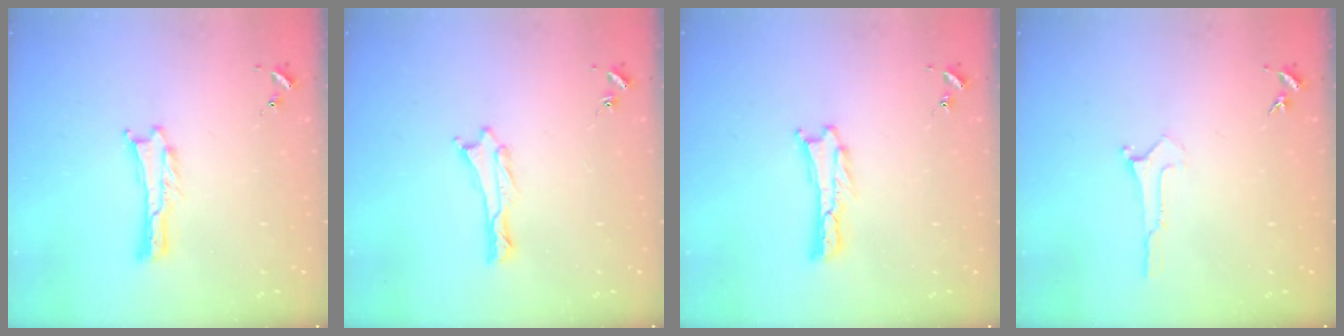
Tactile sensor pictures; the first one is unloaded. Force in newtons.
{"total": 0.0}
{"total": 0.0}
{"total": 0.0}